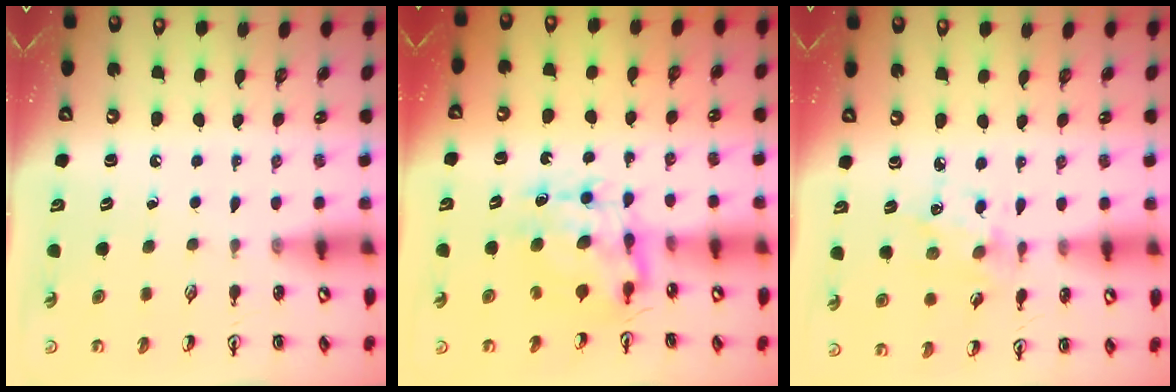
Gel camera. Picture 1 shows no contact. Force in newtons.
{"total": 8.1, "press": 8.0, "slide": 0.6}
{"total": 3.5, "press": 3.4, "slide": 0.9}